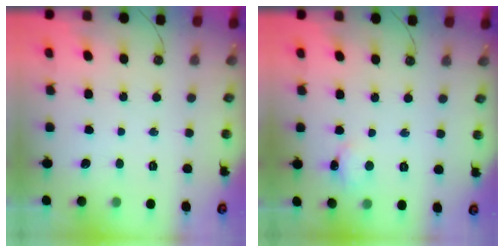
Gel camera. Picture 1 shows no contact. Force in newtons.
{"total": 4.0, "press": 4.0, "slide": 0.5}